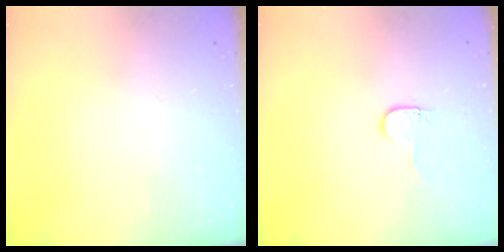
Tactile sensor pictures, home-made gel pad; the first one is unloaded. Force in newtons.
{"total": 3.6, "press": 3.6, "slide": 0.4}